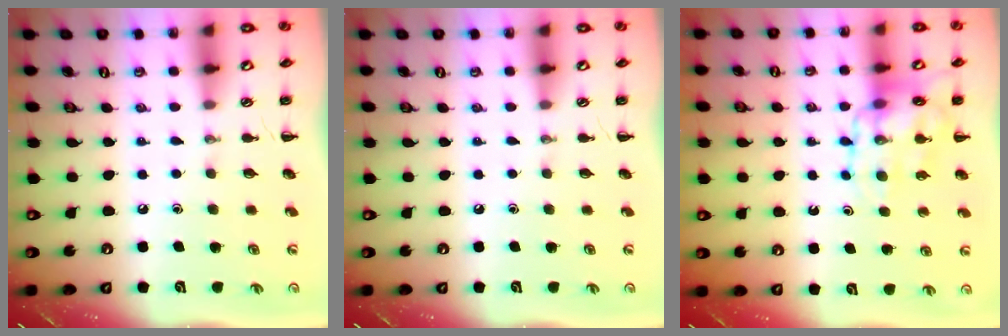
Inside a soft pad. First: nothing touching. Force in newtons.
{"total": 0.0}
{"total": 12.0, "press": 11.7, "slide": 2.4}